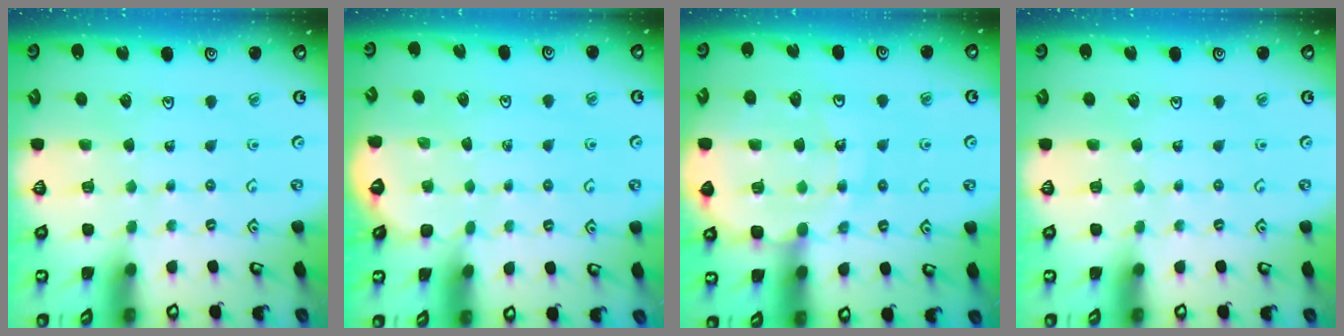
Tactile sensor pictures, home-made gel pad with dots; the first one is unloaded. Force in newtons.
{"total": 1.6, "press": 1.5, "slide": 0.5}
{"total": 11.7, "press": 11.5, "slide": 2.3}
{"total": 0.0}